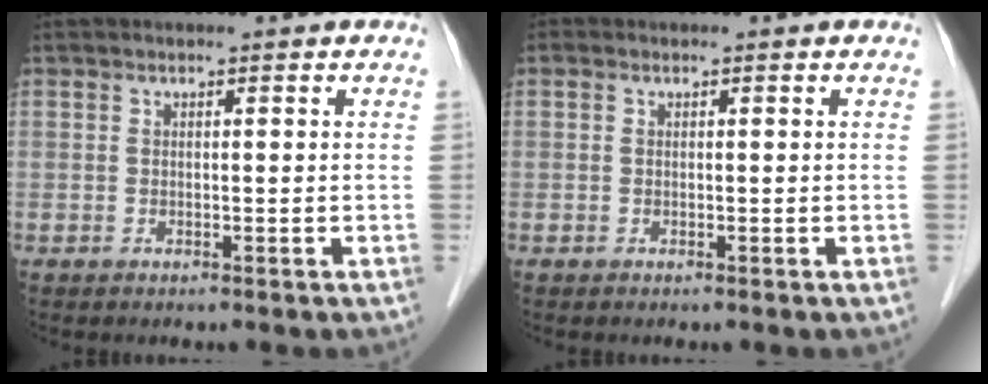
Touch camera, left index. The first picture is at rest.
{"total": 0.0}